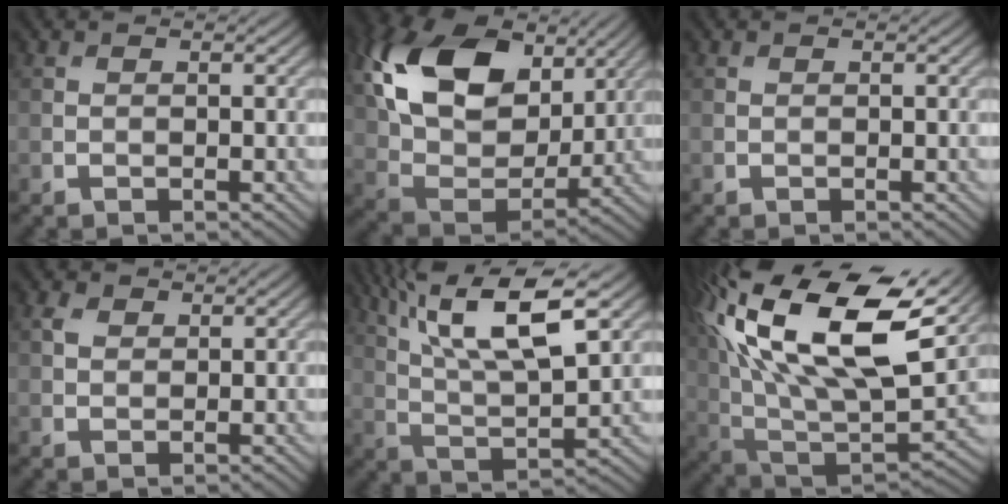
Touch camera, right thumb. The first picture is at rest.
{"total": 17.2, "force": [7.0, 11.0, 11.2], "torque": [-0.254, 0.016, 0.129]}
{"total": 0.0}
{"total": 1.7, "force": [0.9, 1.1, 0.9], "torque": [-0.023, 0.007, 0.017]}
{"total": 13.8, "force": [7.1, 3.9, 11.2], "torque": [-0.226, 0.008, 0.129]}
{"total": 22.5, "force": [10.0, 10.0, 17.5], "torque": [-0.358, 0.033, 0.171]}